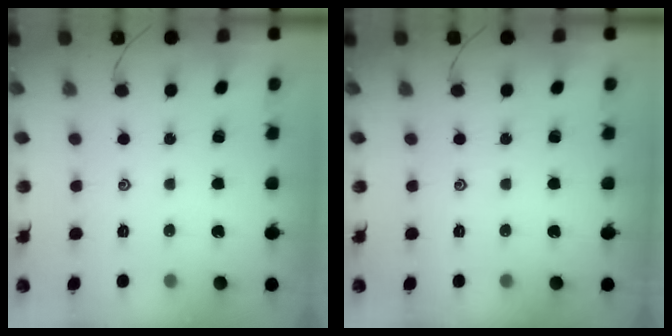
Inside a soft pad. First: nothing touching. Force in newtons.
{"total": 0.0}